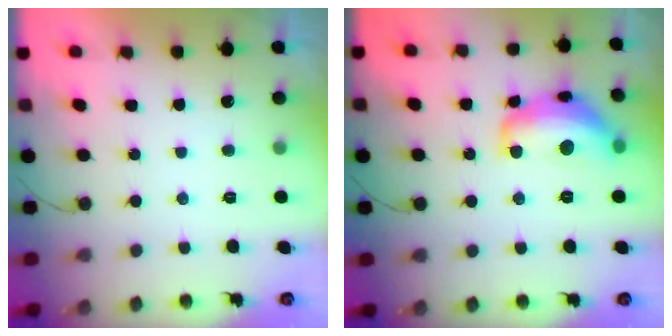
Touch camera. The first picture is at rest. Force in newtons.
{"total": 15.4, "press": 15.4, "slide": 1.3}